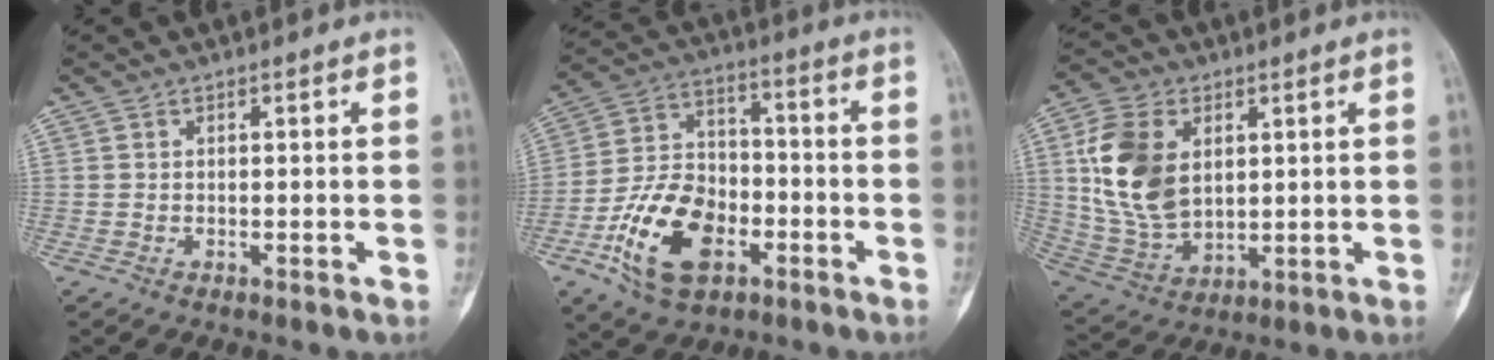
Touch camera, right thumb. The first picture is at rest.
{"total": 16.5, "force": [-6.5, 10.1, 11.3], "torque": [-0.192, 0.033, -0.116]}
{"total": 15.3, "force": [3.6, 10.0, 11.0], "torque": [-0.203, -0.011, 0.079]}